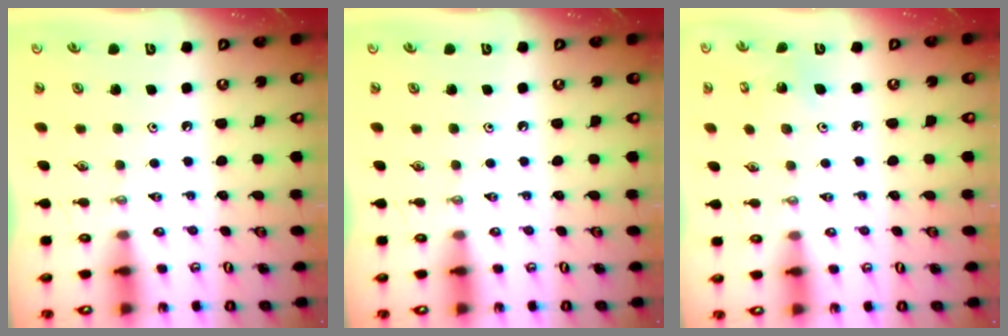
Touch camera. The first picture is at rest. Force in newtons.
{"total": 0.0}
{"total": 3.0, "press": 3.0, "slide": 0.1}